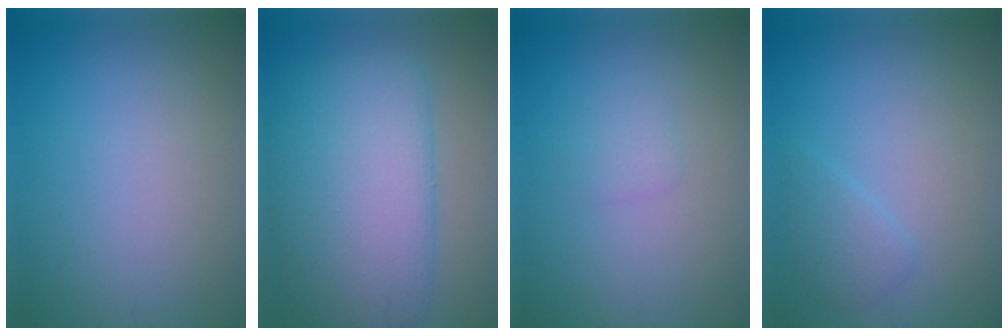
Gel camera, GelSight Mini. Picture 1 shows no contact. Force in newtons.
{"total": 9.8, "press": 9.8, "slide": 0.3}
{"total": 1.0, "press": 1.0, "slide": 0.1}
{"total": 1.7, "press": 1.7, "slide": 0.1}